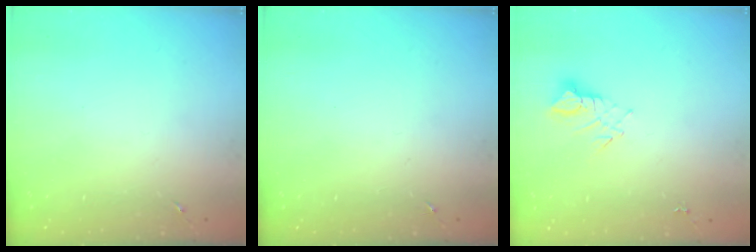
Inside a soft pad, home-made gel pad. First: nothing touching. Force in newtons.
{"total": 0.0}
{"total": 3.7, "press": 3.7, "slide": 0.2}